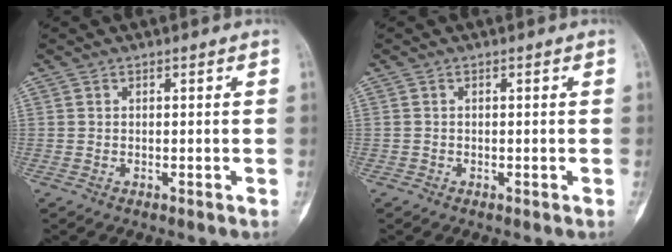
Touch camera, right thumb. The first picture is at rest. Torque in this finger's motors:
{"motor_torque": [0.14, 0.17, 0.03, 0.48, 0.00]}